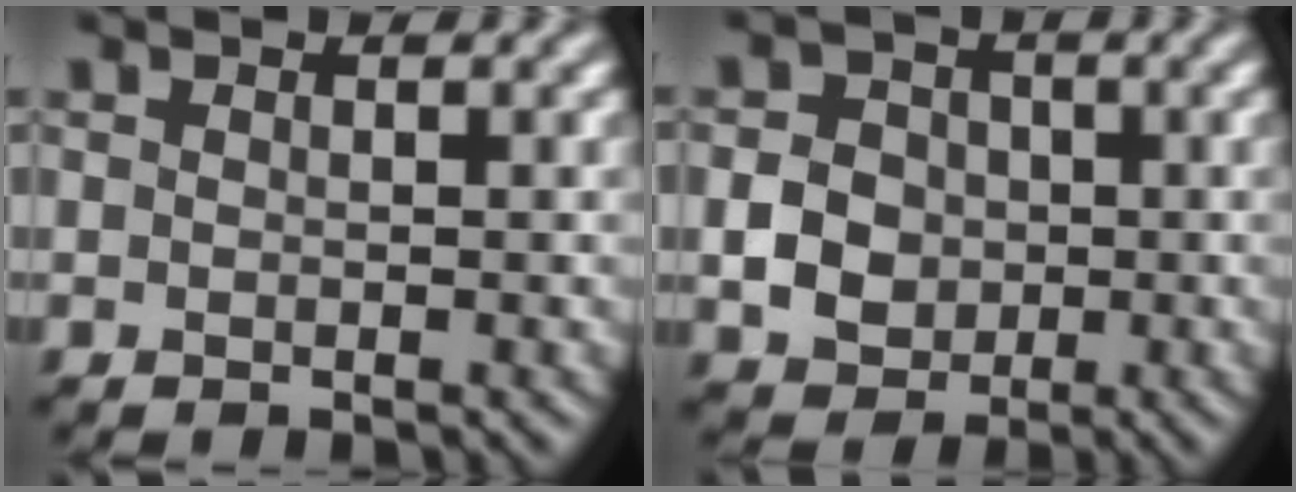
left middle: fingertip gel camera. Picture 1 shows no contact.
{"total": 3.9, "force": [-0.5, 3.5, 1.7], "torque": [-0.028, 0.000, -0.012]}